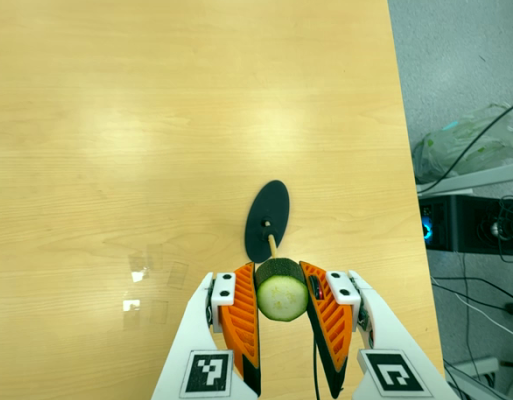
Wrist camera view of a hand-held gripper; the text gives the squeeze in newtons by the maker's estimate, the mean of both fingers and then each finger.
{"total": 9.9, "left": 9.6, "right": 10.3}